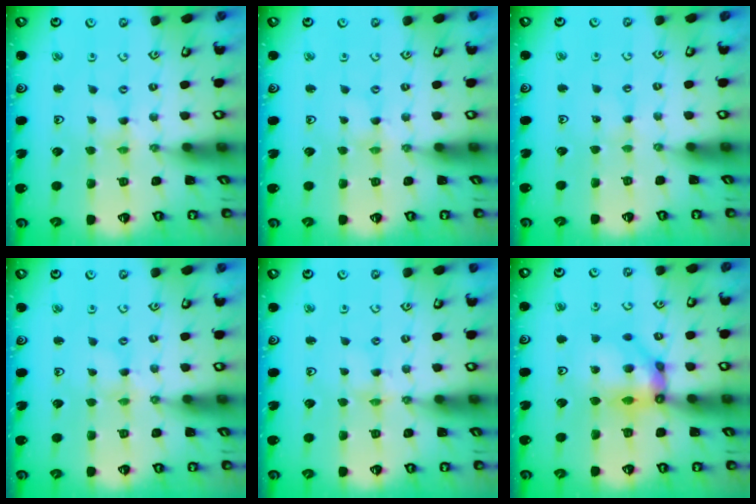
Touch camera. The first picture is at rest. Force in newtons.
{"total": 0.6, "press": 0.6, "slide": 0.1}
{"total": 1.1, "press": 1.0, "slide": 0.3}
{"total": 0.0}
{"total": 2.1, "press": 2.1, "slide": 0.3}
{"total": 11.0, "press": 11.0, "slide": 1.0}